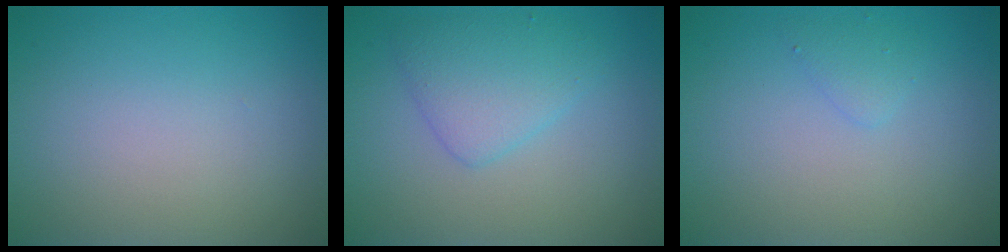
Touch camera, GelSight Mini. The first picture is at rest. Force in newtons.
{"total": 1.9, "press": 1.9, "slide": 0.1}
{"total": 1.0, "press": 1.0, "slide": 0.1}